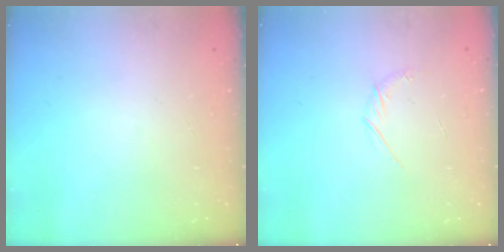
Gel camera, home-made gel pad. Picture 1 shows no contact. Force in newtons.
{"total": 4.3, "press": 4.1, "slide": 1.1}